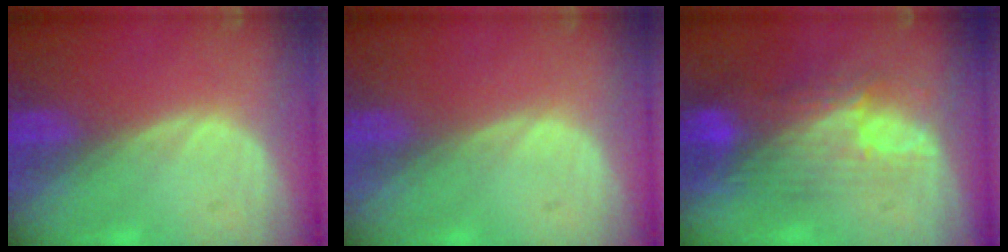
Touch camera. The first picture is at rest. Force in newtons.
{"total": 0.0}
{"total": 9.8, "press": 8.3, "slide": 5.1}